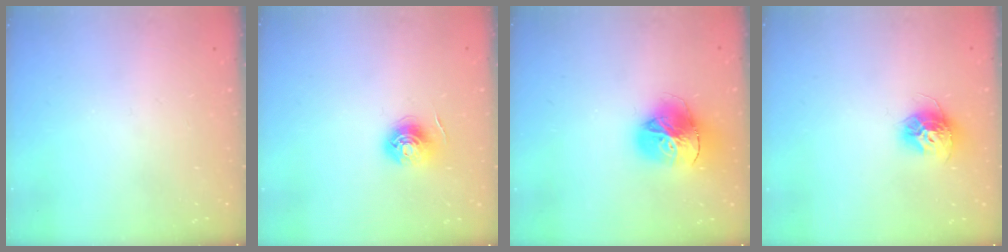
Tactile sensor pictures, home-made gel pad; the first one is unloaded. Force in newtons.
{"total": 6.1, "press": 6.1, "slide": 0.5}
{"total": 18.4, "press": 18.3, "slide": 2.2}
{"total": 11.2, "press": 11.2, "slide": 0.8}